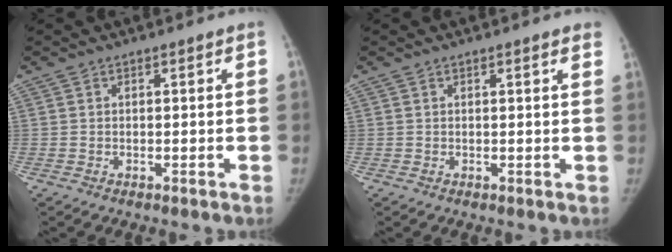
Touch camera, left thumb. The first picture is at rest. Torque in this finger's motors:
{"motor_torque": [-0.09, 0.04, 0.08, 0.27, 0.00]}